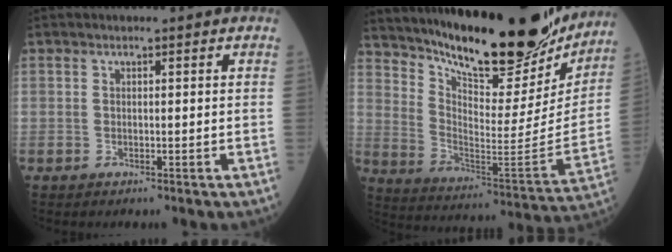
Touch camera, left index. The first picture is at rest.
{"total": 27.0, "force": [22.7, 6.1, 13.3], "torque": [-0.216, -0.047, 0.327]}